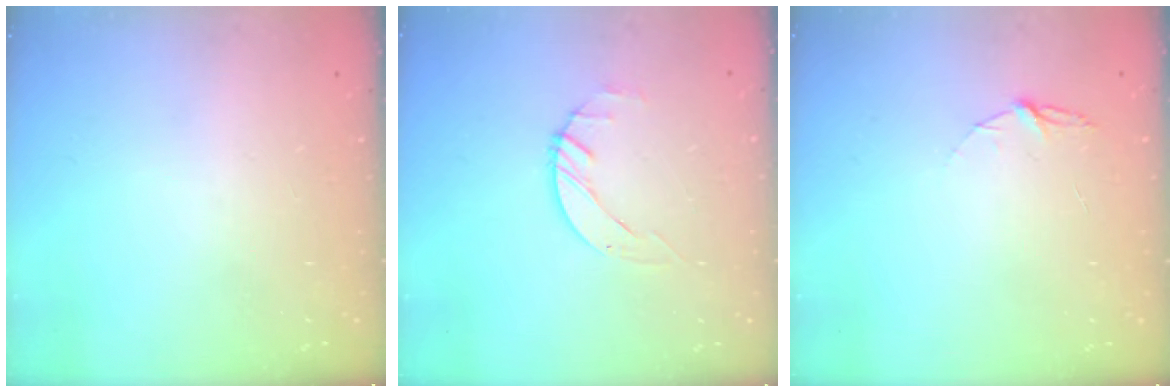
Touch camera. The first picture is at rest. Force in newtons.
{"total": 1.4, "press": 1.4, "slide": 0.2}
{"total": 4.0, "press": 4.0, "slide": 0.5}